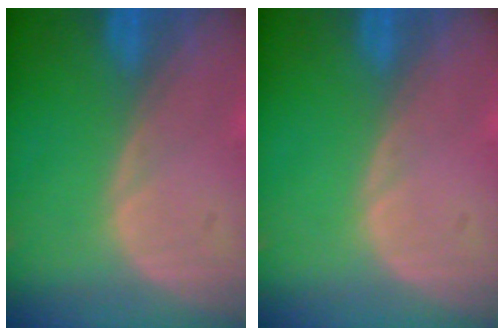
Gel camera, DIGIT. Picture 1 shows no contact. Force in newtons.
{"total": 0.0}